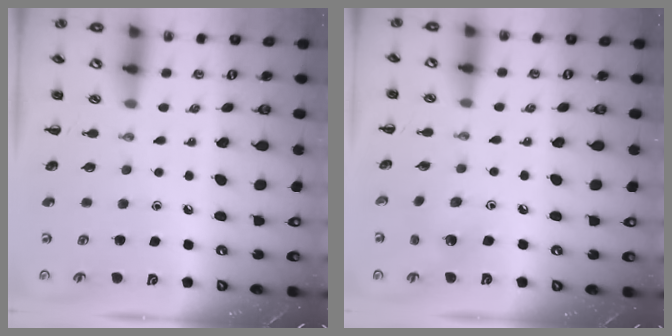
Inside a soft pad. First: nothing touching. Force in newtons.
{"total": 2.6, "press": 2.6, "slide": 0.5}